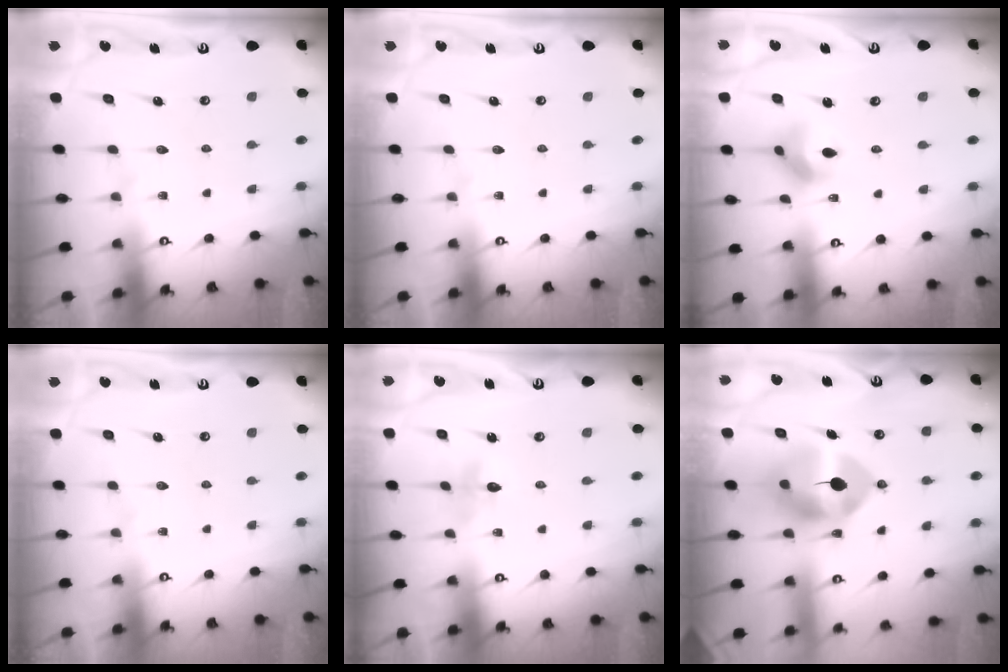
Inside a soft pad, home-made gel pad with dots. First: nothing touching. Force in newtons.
{"total": 0.0}
{"total": 8.0, "press": 7.7, "slide": 2.2}
{"total": 0.0}
{"total": 3.4, "press": 3.4, "slide": 0.5}
{"total": 12.0, "press": 11.8, "slide": 2.0}